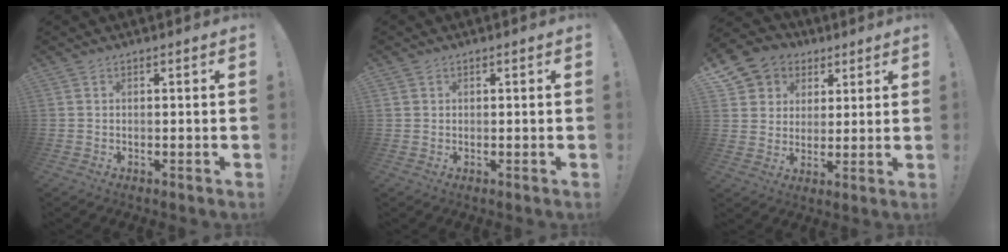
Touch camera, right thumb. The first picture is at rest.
{"total": 1.0, "force": [0.4, 0.9, 0.1], "torque": [-0.005, 0.002, 0.009]}
{"total": 8.6, "force": [3.4, 7.8, 1.7], "torque": [-0.026, -0.020, 0.072]}